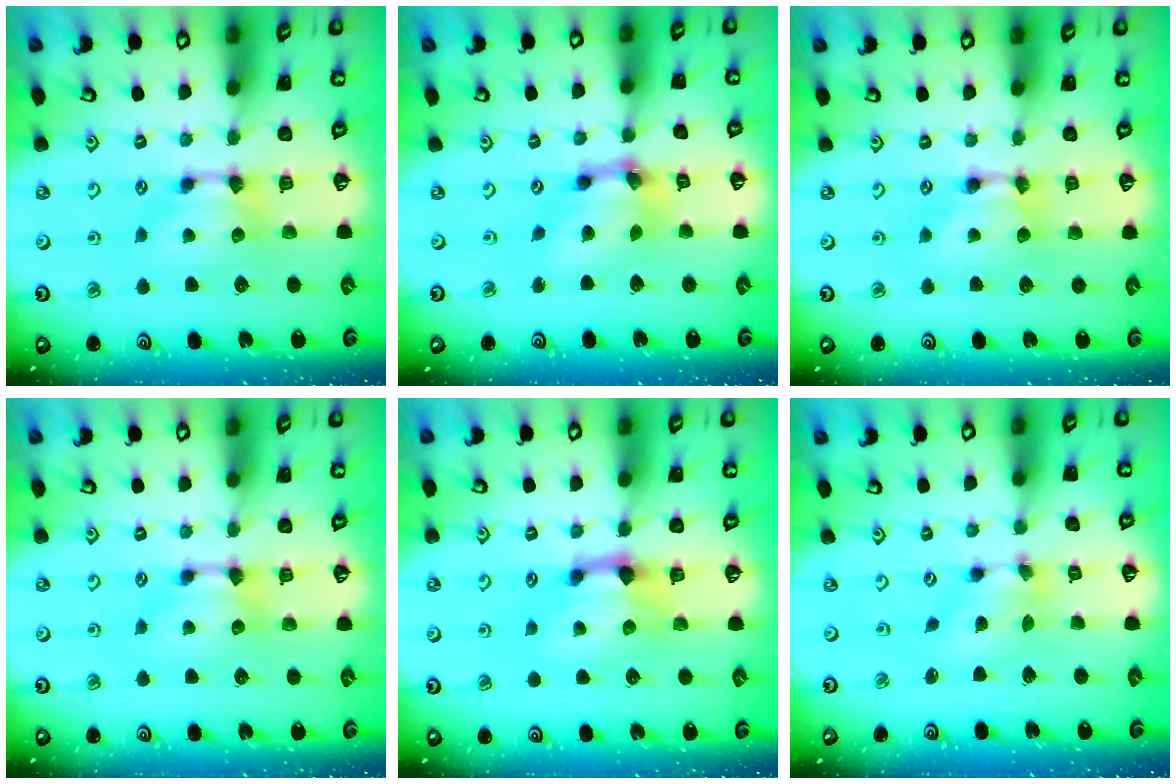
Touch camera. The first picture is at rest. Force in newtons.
{"total": 6.0, "press": 5.6, "slide": 2.2}
{"total": 1.7, "press": 1.7, "slide": 0.2}
{"total": 0.0}
{"total": 1.7, "press": 1.1, "slide": 1.3}
{"total": 4.3, "press": 3.9, "slide": 1.9}